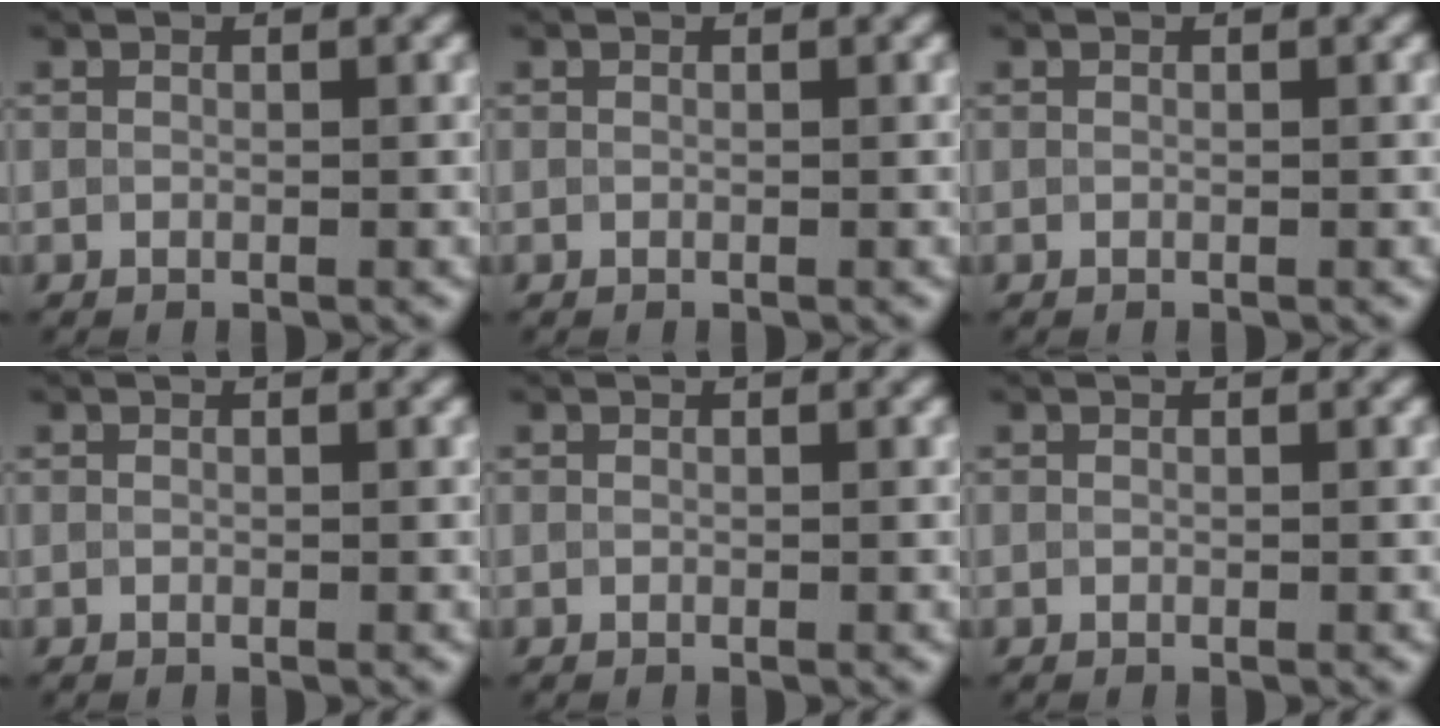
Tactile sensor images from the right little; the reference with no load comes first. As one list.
[{"total": 0.0}, {"total": 0.0}, {"total": 0.0}, {"total": 0.0}, {"total": 0.0}]